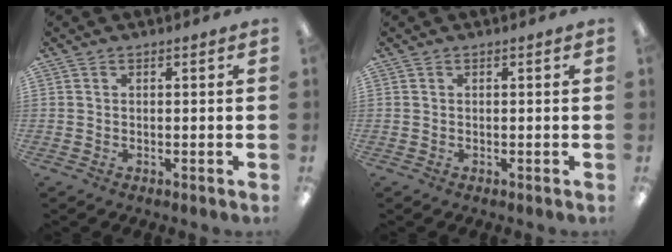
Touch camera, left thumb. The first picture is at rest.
{"total": 0.0}